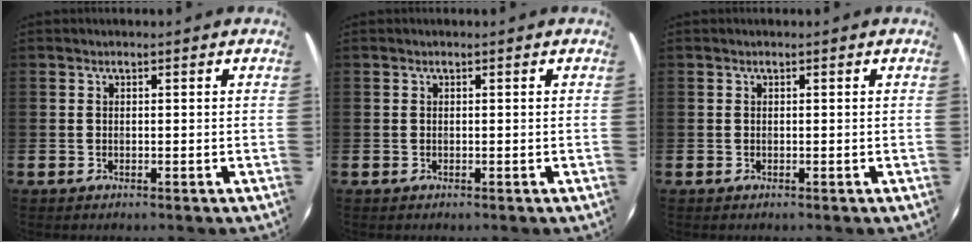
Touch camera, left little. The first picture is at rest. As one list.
[{"total": 0.0}, {"total": 0.0}]